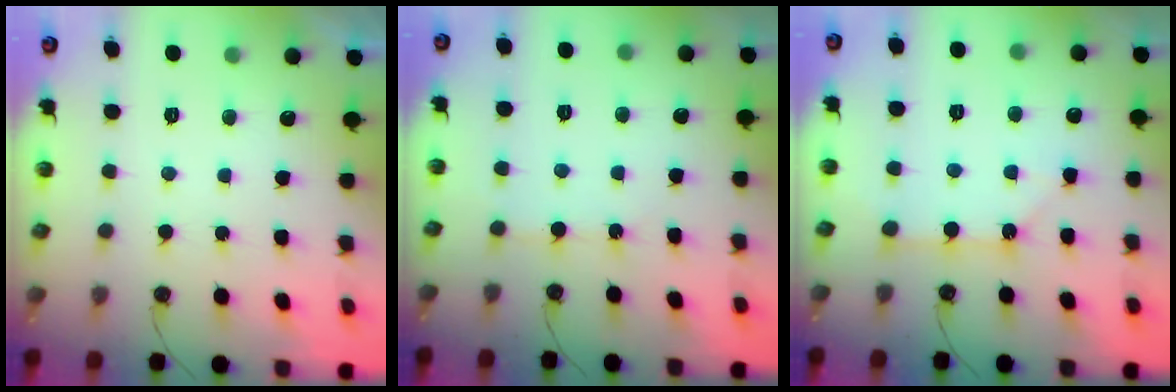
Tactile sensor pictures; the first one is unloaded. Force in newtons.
{"total": 4.9, "press": 4.8, "slide": 0.4}
{"total": 2.8, "press": 2.8, "slide": 0.1}